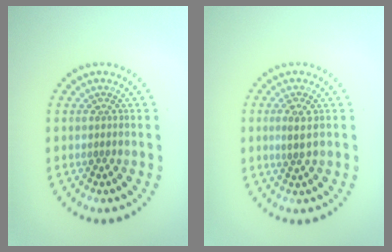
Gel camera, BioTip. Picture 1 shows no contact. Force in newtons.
{"total": 1.9, "press": 1.7, "slide": 0.7}